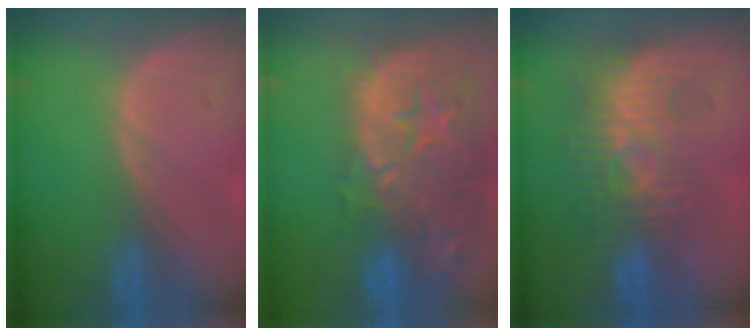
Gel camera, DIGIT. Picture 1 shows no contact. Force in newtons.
{"total": 15.2, "press": 12.0, "slide": 9.3}
{"total": 9.8, "press": 8.5, "slide": 4.8}